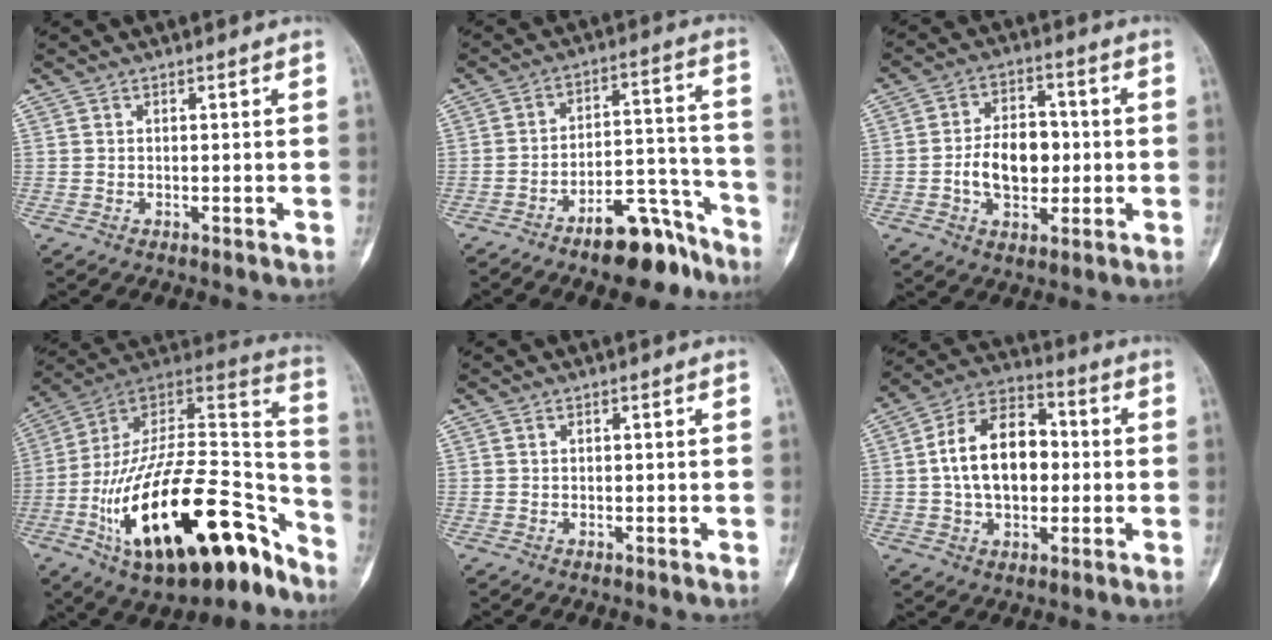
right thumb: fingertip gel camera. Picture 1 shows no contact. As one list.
[{"total": 12.3, "force": [-8.9, 4.8, 7.1], "torque": [-0.076, 0.089, -0.140]}, {"total": 10.5, "force": [-1.0, 6.9, 7.9], "torque": [-0.102, 0.018, -0.019]}, {"total": 33.3, "force": [-16.8, 14.3, 24.9], "torque": [-0.354, 0.079, -0.266]}, {"total": 0.0}, {"total": 15.2, "force": [0.5, 9.9, 11.6], "torque": [-0.174, 0.028, 0.002]}]